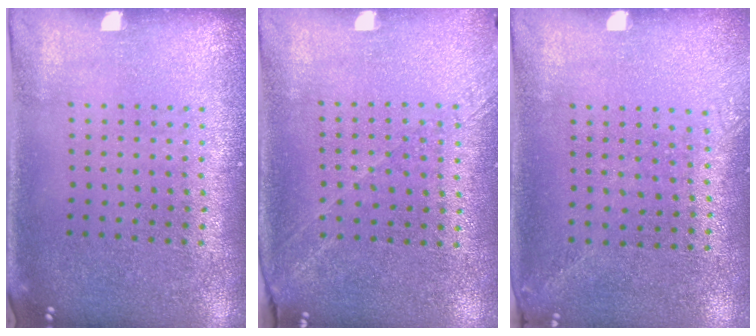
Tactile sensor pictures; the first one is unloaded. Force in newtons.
{"total": 1.2, "press": 1.1, "slide": 0.6}
{"total": 1.4, "press": 1.1, "slide": 0.9}